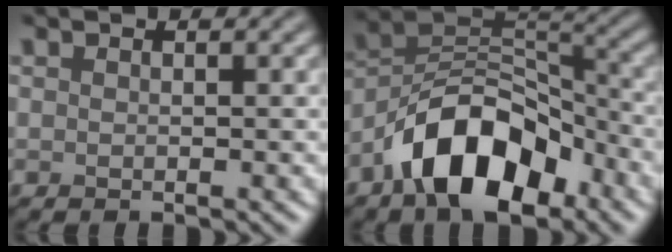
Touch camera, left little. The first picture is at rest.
{"total": 10.1, "force": [-5.8, 5.3, 6.4], "torque": [-0.100, 0.017, -0.114]}